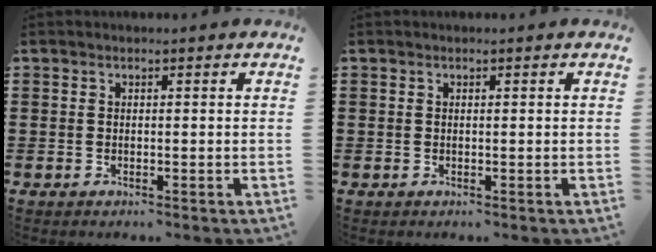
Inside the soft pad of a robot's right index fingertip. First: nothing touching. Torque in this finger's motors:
{"motor_torque": [0.15, 0.21, 0.00, -0.01]}